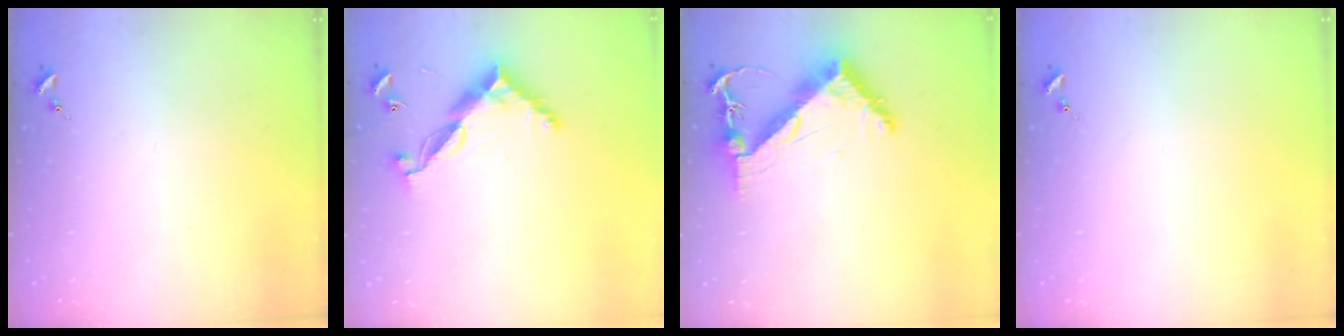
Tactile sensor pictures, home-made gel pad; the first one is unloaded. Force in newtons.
{"total": 10.4, "press": 10.4, "slide": 0.4}
{"total": 7.8, "press": 7.7, "slide": 1.0}
{"total": 0.0}